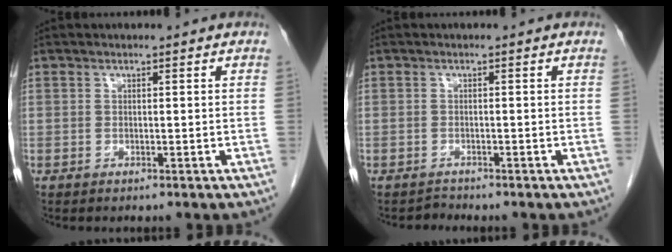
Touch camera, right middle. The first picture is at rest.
{"total": 1.0, "force": [-0.8, 0.0, -0.5], "torque": [0.011, -0.006, -0.015]}